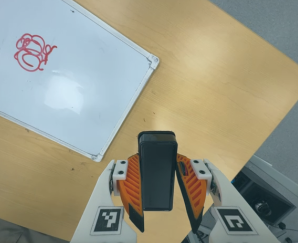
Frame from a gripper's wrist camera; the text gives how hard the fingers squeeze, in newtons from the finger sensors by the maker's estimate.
{"total": 6.1, "left": 4.9, "right": 7.2}